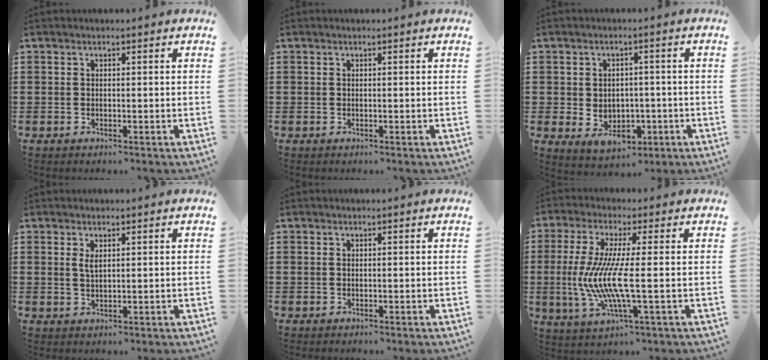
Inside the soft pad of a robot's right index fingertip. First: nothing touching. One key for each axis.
{"total": 0.0}
{"total": 3.9, "fx": -0.9, "fy": 3.3, "fz": 1.9, "tx": -0.029, "ty": 0.001, "tz": -0.022}
{"total": 1.8, "fx": 0.7, "fy": 0.7, "fz": 1.5, "tx": -0.033, "ty": 0.004, "tz": 0.011}
{"total": 0.0}
{"total": 9.1, "fx": -1.0, "fy": 0.7, "fz": 9.0, "tx": -0.210, "ty": -0.026, "tz": -0.032}